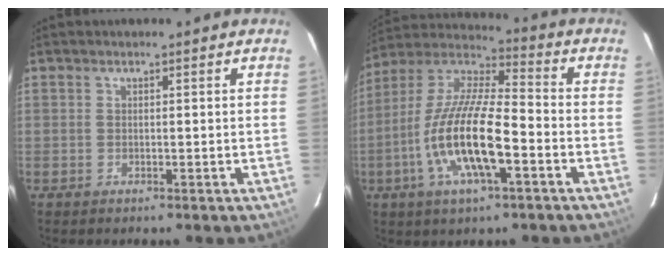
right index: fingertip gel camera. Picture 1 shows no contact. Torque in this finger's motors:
{"motor_torque": [1.28, -0.86, 1.05, 0.21]}